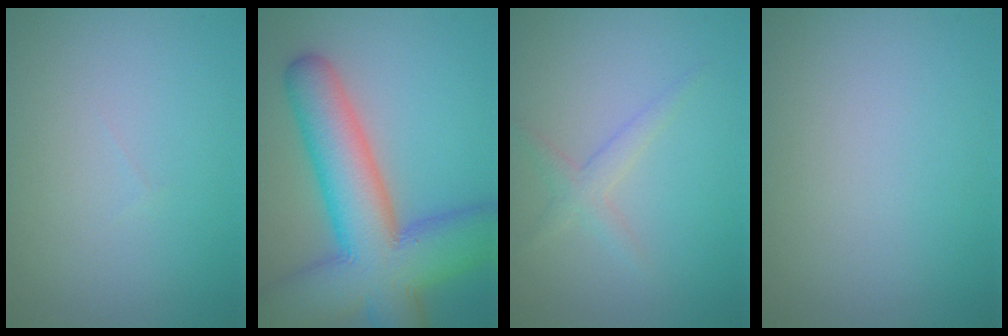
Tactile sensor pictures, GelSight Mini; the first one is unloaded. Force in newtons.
{"total": 12.6, "press": 12.6, "slide": 0.4}
{"total": 1.6, "press": 1.6, "slide": 0.1}
{"total": 0.0}